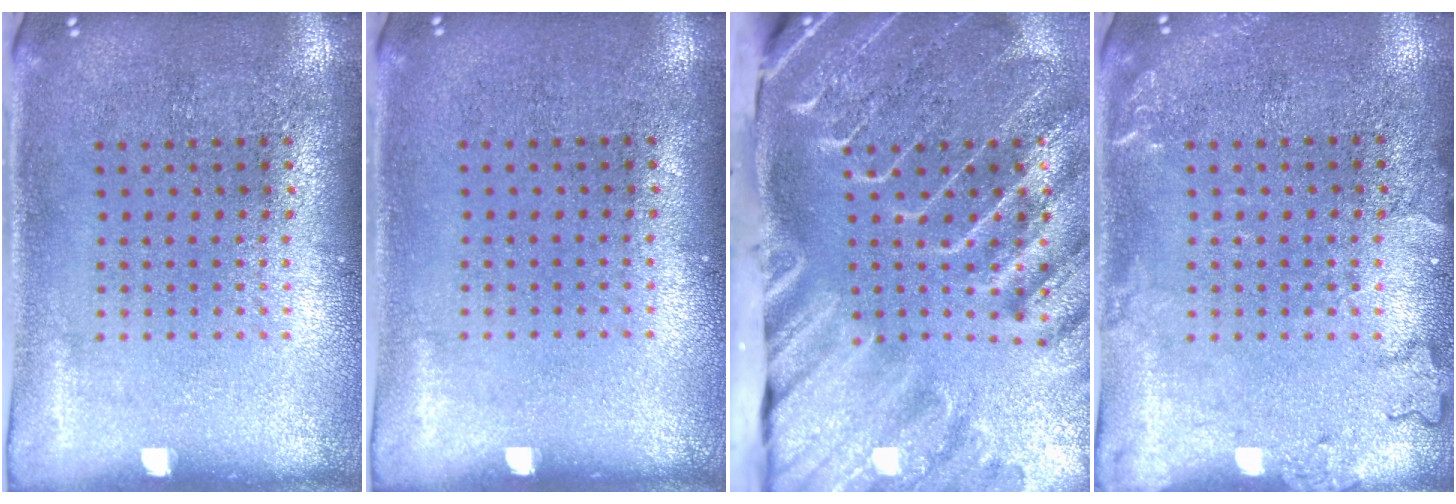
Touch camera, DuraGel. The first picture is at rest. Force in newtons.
{"total": 0.0}
{"total": 4.6, "press": 3.4, "slide": 3.1}
{"total": 1.9, "press": 1.9, "slide": 0.3}